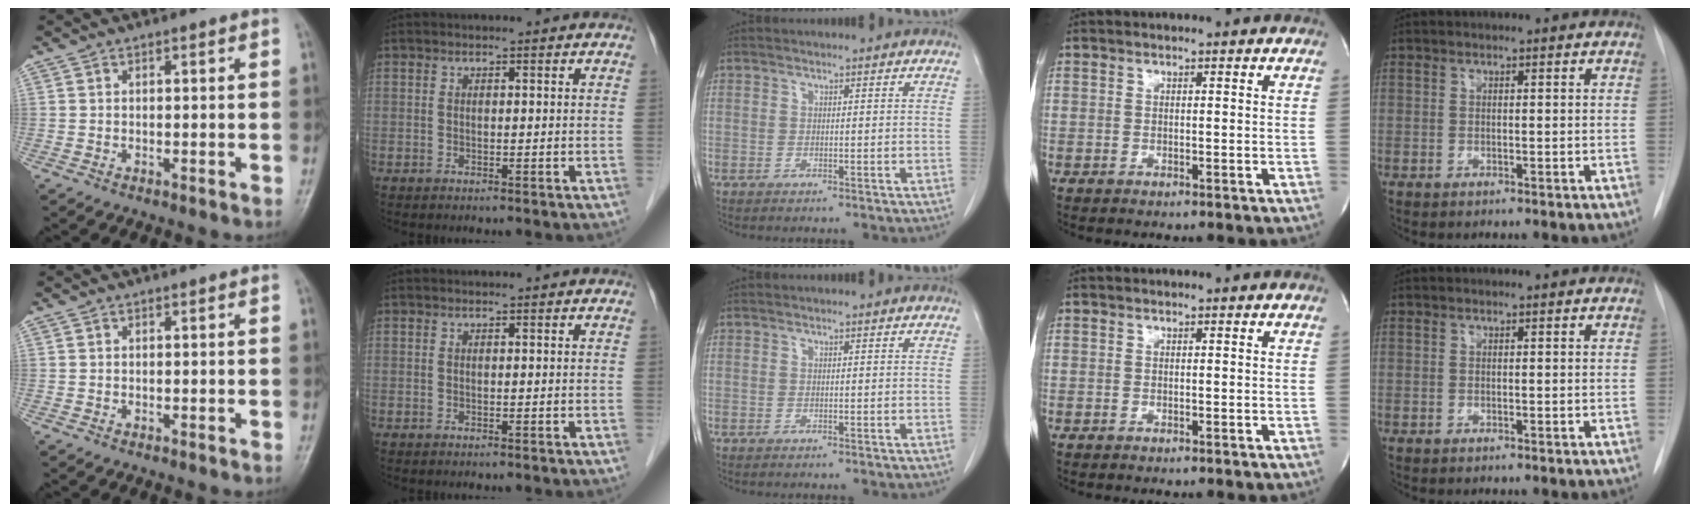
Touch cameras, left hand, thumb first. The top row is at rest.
{}